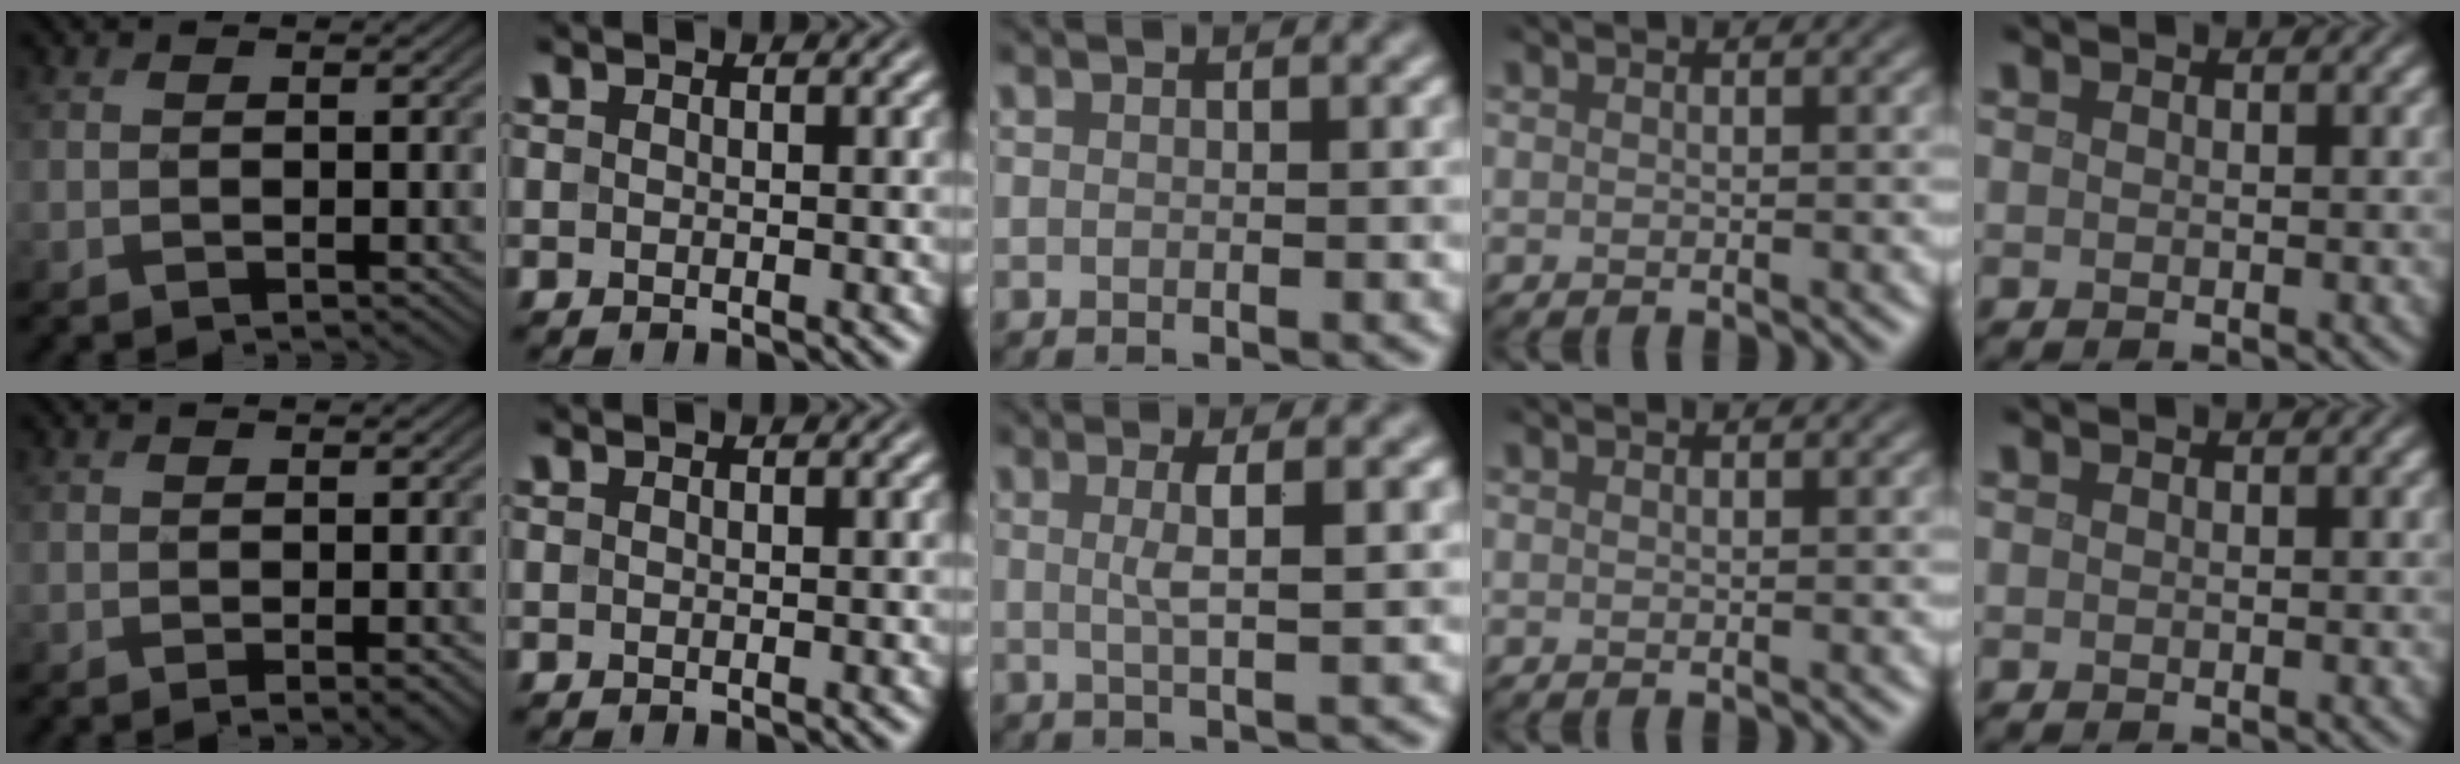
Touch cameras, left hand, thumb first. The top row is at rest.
{"thumb": {"total": 1.7, "force": [-0.5, 0.2, 1.6], "torque": [-0.027, -0.002, -0.011]}, "middle": {"total": 2.8, "force": [0.5, 0.7, 2.6], "torque": [-0.040, -0.001, 0.004]}}